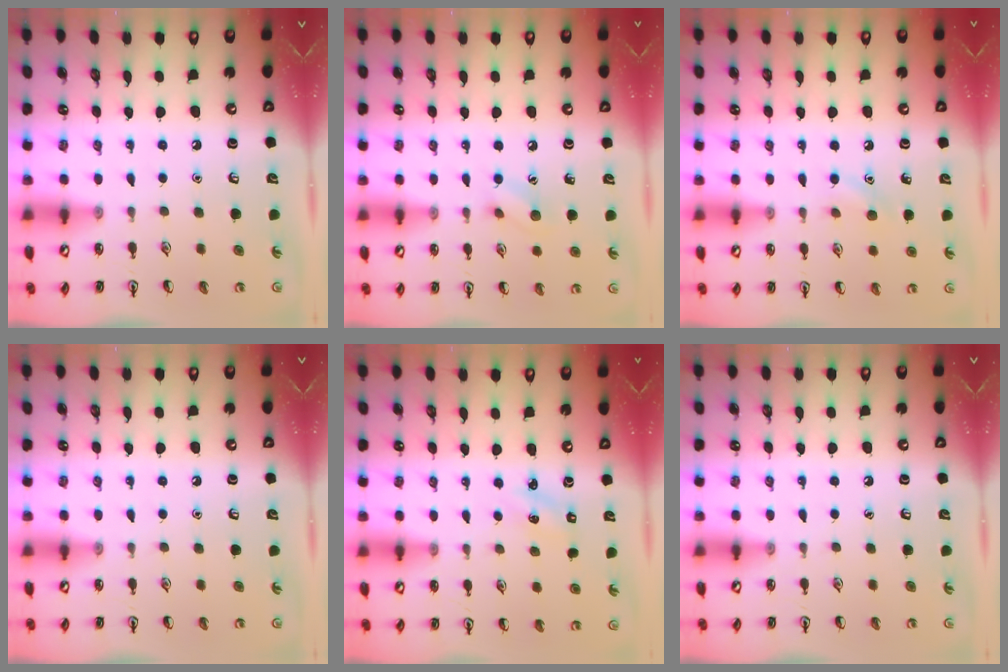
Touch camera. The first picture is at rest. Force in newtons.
{"total": 6.0, "press": 5.9, "slide": 1.1}
{"total": 6.5, "press": 6.2, "slide": 1.9}
{"total": 0.0}
{"total": 1.2, "press": 1.1, "slide": 0.4}
{"total": 0.0}